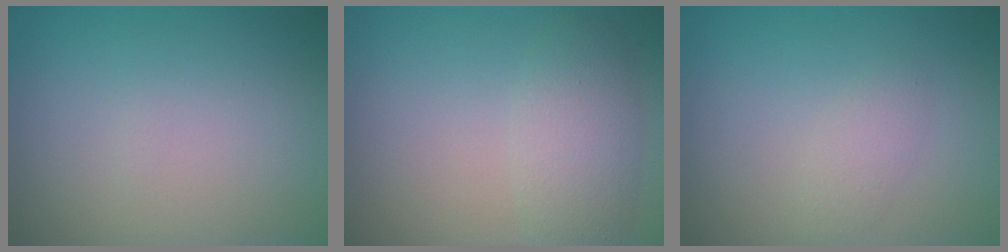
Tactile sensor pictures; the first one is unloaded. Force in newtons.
{"total": 3.3, "press": 3.3, "slide": 0.2}
{"total": 1.4, "press": 1.4, "slide": 0.1}